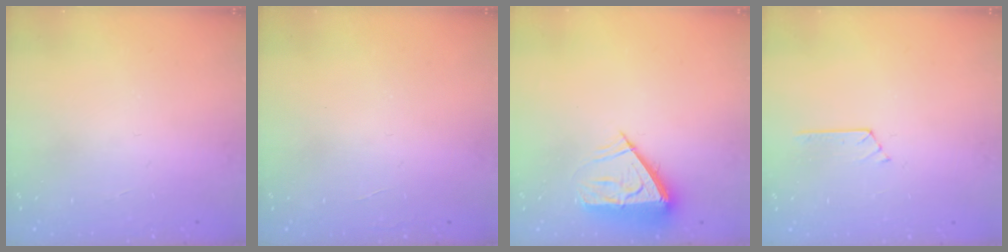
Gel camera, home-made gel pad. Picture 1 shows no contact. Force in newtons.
{"total": 0.0}
{"total": 8.0, "press": 7.9, "slide": 1.0}
{"total": 2.5, "press": 2.5, "slide": 0.3}